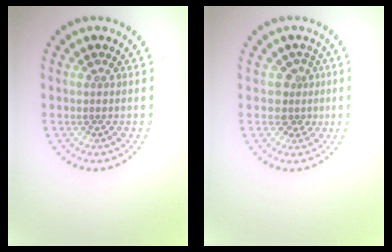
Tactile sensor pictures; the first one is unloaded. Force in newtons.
{"total": 2.1, "press": 1.7, "slide": 1.3}